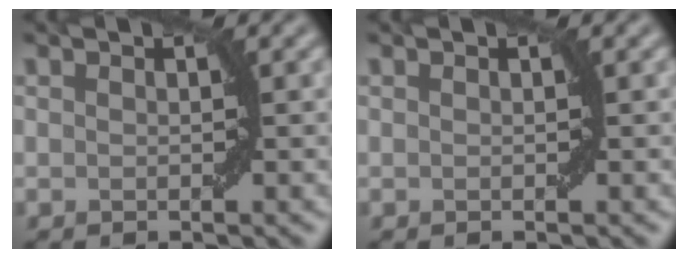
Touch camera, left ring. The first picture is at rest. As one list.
[{"total": 0.0}]